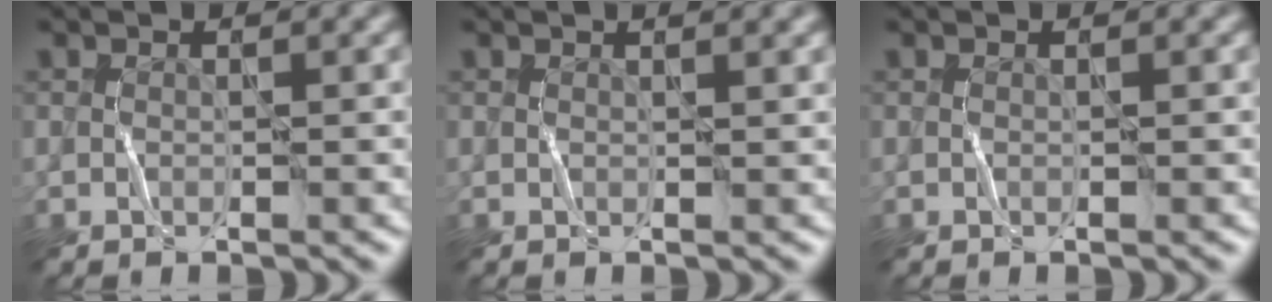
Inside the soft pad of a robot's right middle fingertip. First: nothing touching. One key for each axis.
{"total": 1.4, "fx": 0.5, "fy": 0.7, "fz": 1.1, "tx": -0.003, "ty": 0.008, "tz": -0.006}
{"total": 0.0}